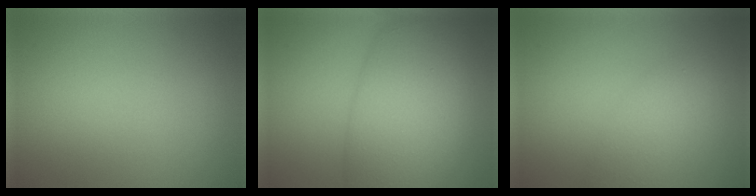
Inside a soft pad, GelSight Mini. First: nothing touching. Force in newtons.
{"total": 10.1, "press": 10.1, "slide": 0.3}
{"total": 3.2, "press": 3.2, "slide": 0.1}